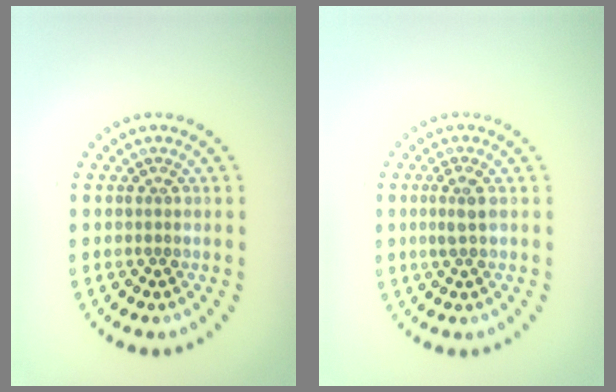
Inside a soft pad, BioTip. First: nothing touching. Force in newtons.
{"total": 1.5, "press": 1.3, "slide": 0.7}